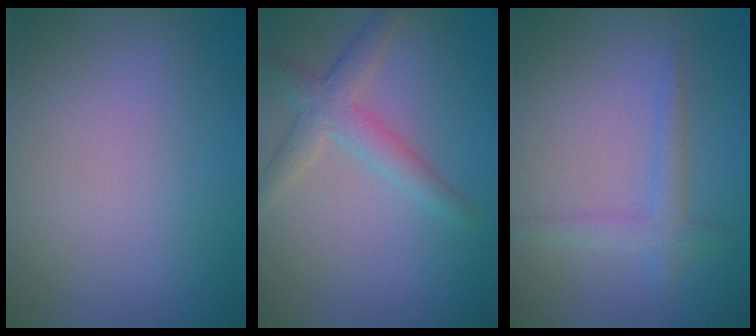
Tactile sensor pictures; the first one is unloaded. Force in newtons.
{"total": 3.1, "press": 3.1, "slide": 0.2}
{"total": 2.1, "press": 2.1, "slide": 0.0}